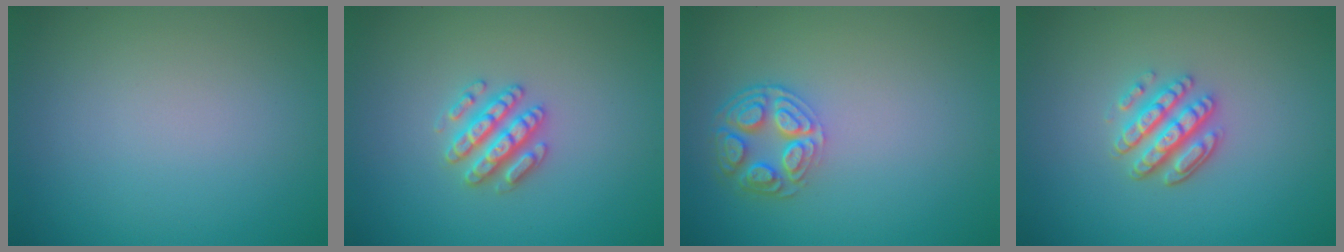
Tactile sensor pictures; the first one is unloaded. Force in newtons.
{"total": 3.0, "press": 2.9, "slide": 0.6}
{"total": 4.3, "press": 3.4, "slide": 2.7}
{"total": 3.5, "press": 3.1, "slide": 1.7}